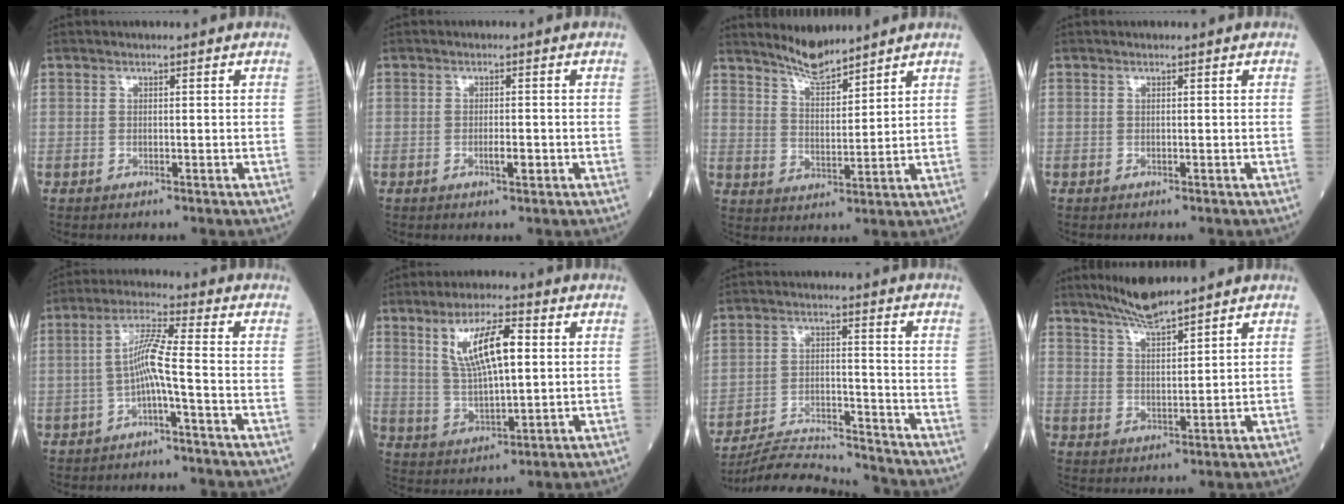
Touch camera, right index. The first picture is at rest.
{"total": 1.9, "force": [-0.7, 0.3, 1.7], "torque": [-0.030, -0.001, -0.011]}
{"total": 5.8, "force": [5.5, 0.5, 1.7], "torque": [-0.037, -0.007, 0.107]}
{"total": 0.0}
{"total": 5.6, "force": [-1.6, -0.4, 5.4], "torque": [-0.105, 0.017, -0.029]}
{"total": 10.1, "force": [3.1, 2.3, 9.3], "torque": [-0.176, 0.007, 0.063]}
{"total": 12.4, "force": [-12.3, -0.1, 1.7], "torque": [-0.033, 0.005, -0.202]}
{"total": 6.3, "force": [5.6, -0.1, 3.0], "torque": [-0.061, -0.002, 0.109]}